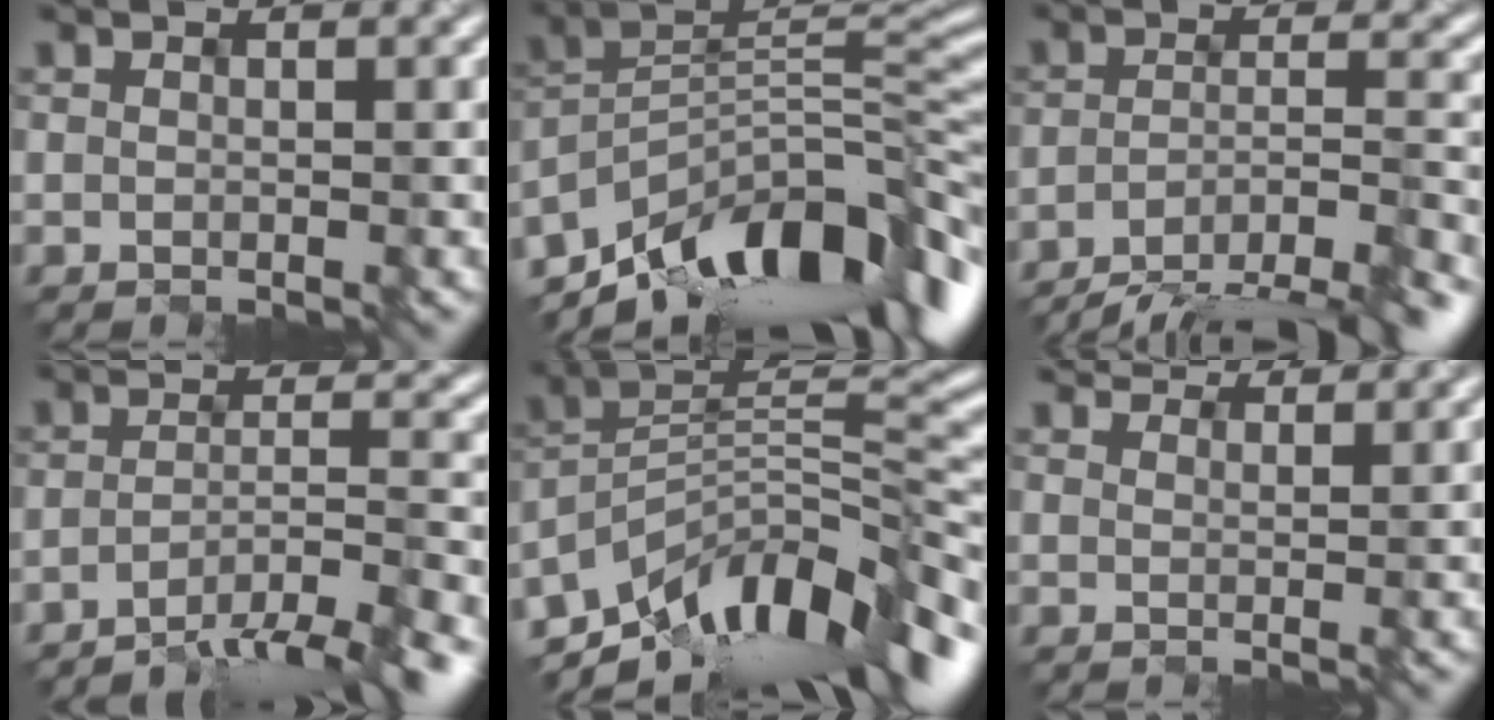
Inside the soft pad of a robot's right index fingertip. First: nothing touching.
{"total": 12.0, "force": [-8.8, 4.6, 6.7], "torque": [-0.111, 0.024, -0.158]}
{"total": 10.1, "force": [-8.3, 2.2, 5.4], "torque": [-0.076, -0.005, -0.120]}
{"total": 6.4, "force": [-5.0, 0.9, 3.9], "torque": [-0.059, 0.004, -0.078]}
{"total": 11.6, "force": [-8.0, 4.2, 7.2], "torque": [-0.122, 0.031, -0.147]}
{"total": 6.1, "force": [5.7, 1.6, 1.6], "torque": [-0.039, 0.010, 0.081]}